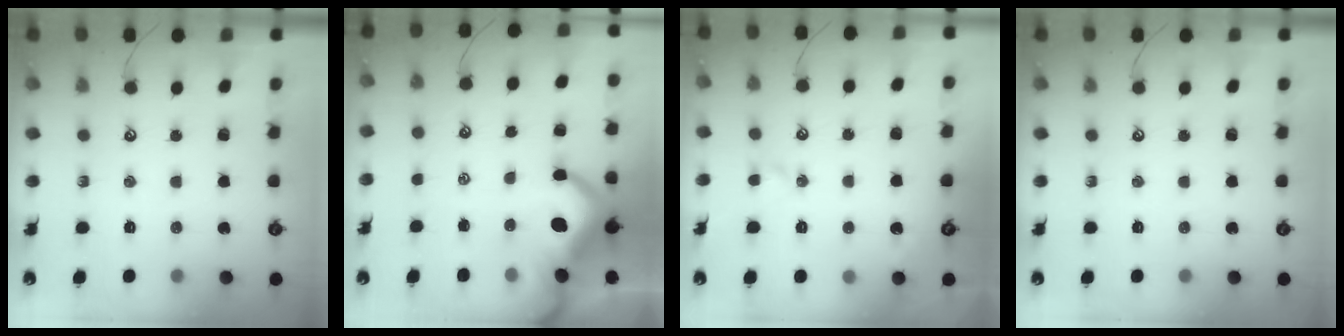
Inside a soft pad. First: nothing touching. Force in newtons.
{"total": 10.8, "press": 10.6, "slide": 1.9}
{"total": 1.2, "press": 0.9, "slide": 0.7}
{"total": 0.0}